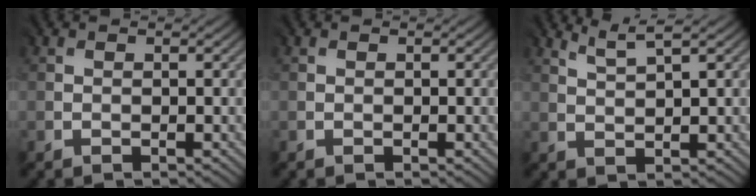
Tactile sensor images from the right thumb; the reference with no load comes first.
{"total": 0.0}
{"total": 2.4, "force": [2.1, -0.4, 1.1], "torque": [-0.028, 0.003, 0.053]}